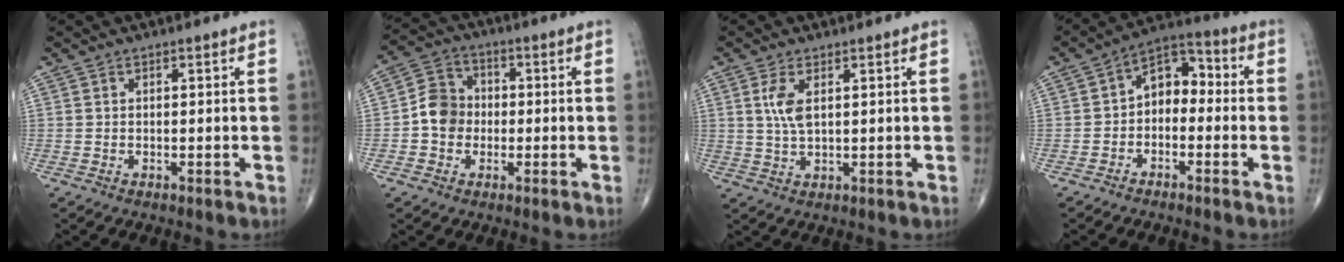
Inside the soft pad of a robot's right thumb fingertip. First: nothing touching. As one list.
[{"total": 7.4, "force": [-0.9, 6.4, 3.4], "torque": [-0.040, 0.023, -0.030]}, {"total": 4.4, "force": [1.4, 1.7, 3.8], "torque": [-0.085, -0.003, 0.033]}, {"total": 7.9, "force": [-1.0, 5.5, 5.7], "torque": [-0.059, 0.041, -0.037]}]